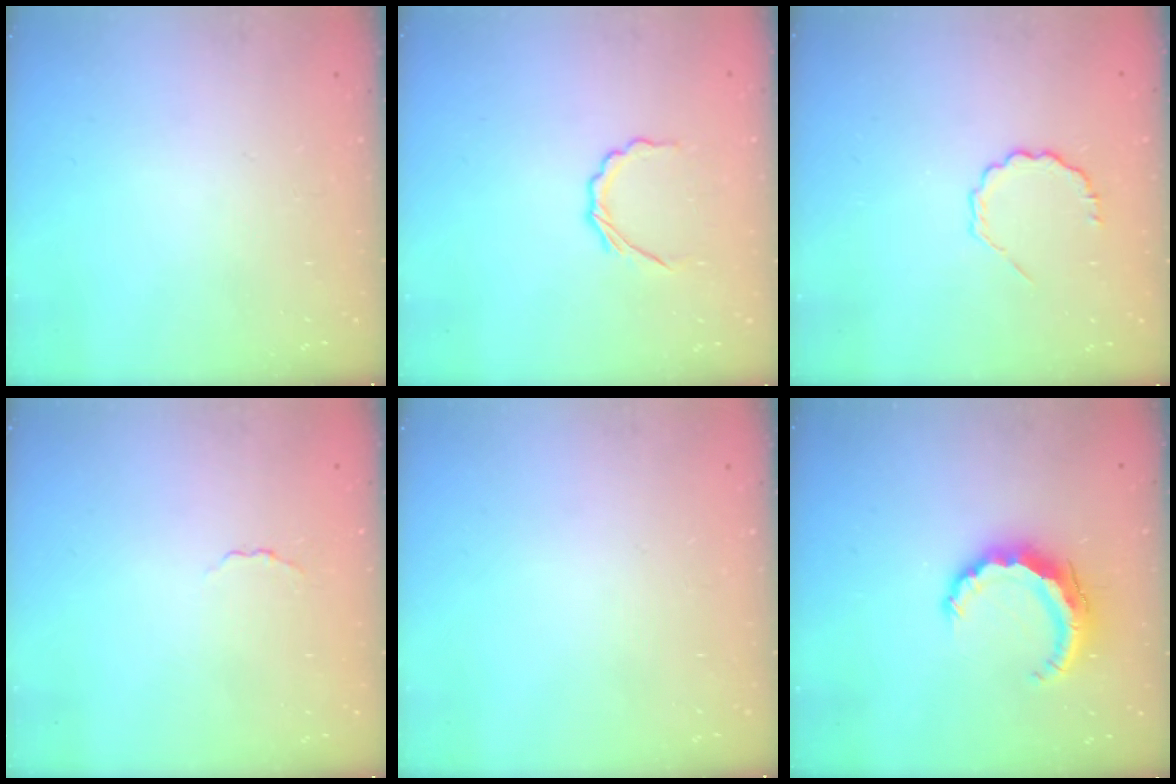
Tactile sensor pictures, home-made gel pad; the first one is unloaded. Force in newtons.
{"total": 4.6, "press": 4.3, "slide": 1.5}
{"total": 4.0, "press": 3.9, "slide": 1.0}
{"total": 1.6, "press": 1.5, "slide": 0.5}
{"total": 0.0}
{"total": 8.6, "press": 8.5, "slide": 0.5}